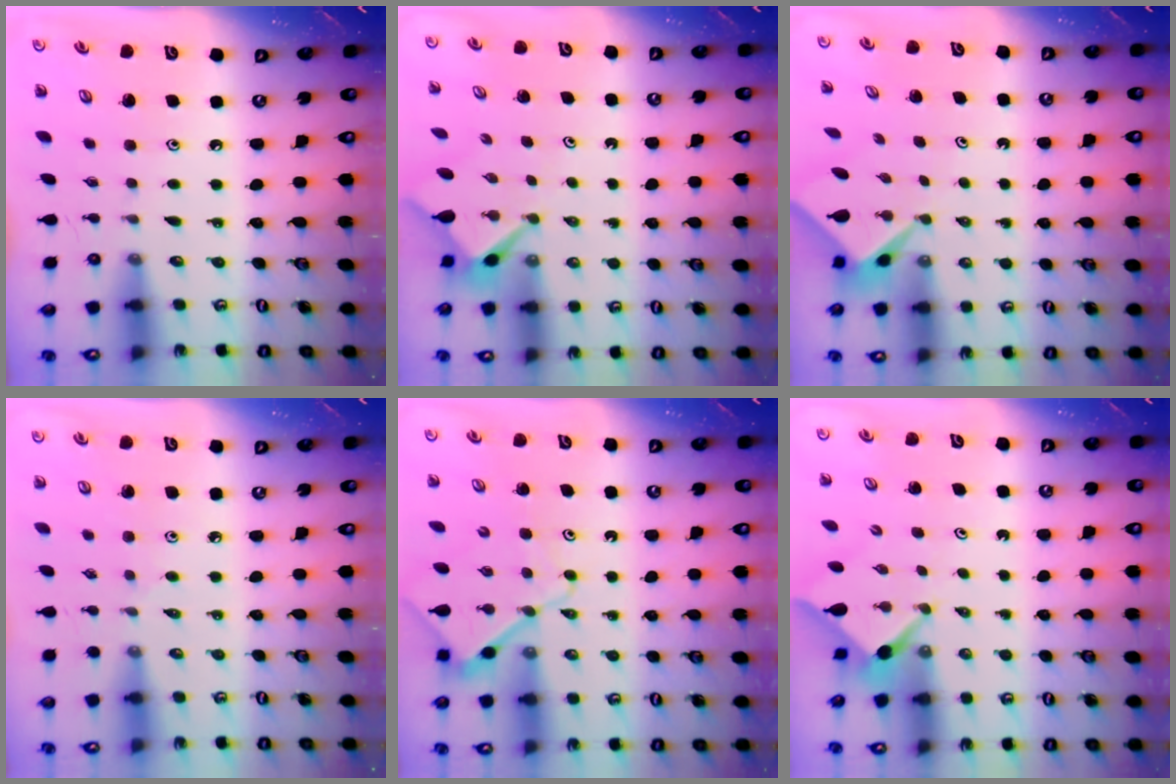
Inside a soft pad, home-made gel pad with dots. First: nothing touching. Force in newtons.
{"total": 2.9, "press": 2.9, "slide": 0.2}
{"total": 2.3, "press": 2.3, "slide": 0.2}
{"total": 3.7, "press": 3.6, "slide": 0.7}
{"total": 8.8, "press": 8.7, "slide": 1.1}
{"total": 2.5, "press": 2.5, "slide": 0.2}